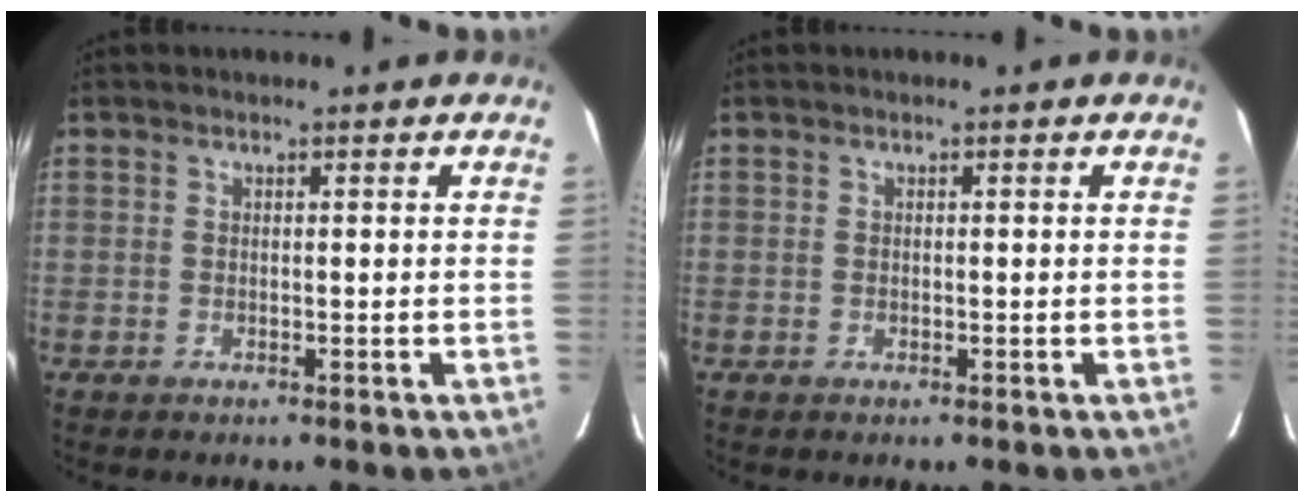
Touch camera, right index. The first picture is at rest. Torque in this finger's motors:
{"motor_torque": [-0.19, 0.06, -0.02, -0.01]}